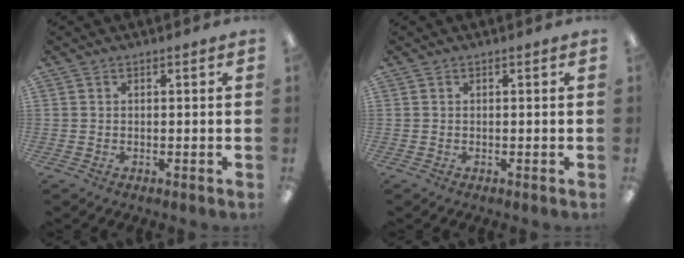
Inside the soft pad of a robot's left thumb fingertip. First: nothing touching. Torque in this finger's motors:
{"motor_torque": [-0.05, -0.05, 0.04, 0.00, 0.00]}